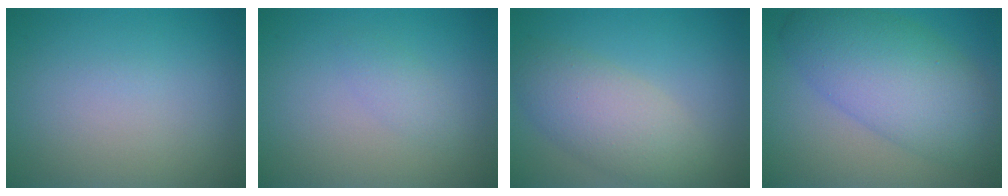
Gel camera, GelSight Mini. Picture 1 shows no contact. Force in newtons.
{"total": 1.3, "press": 1.3, "slide": 0.0}
{"total": 5.1, "press": 5.1, "slide": 0.2}
{"total": 8.4, "press": 8.4, "slide": 0.2}